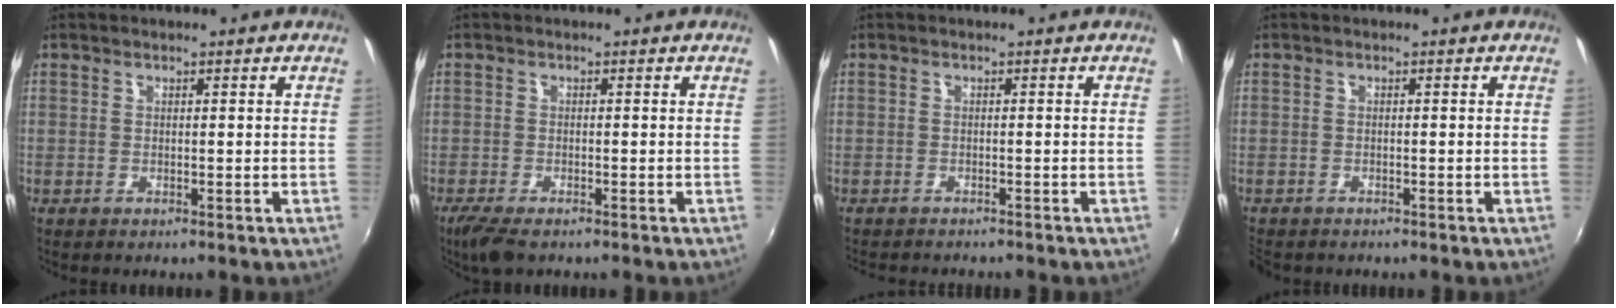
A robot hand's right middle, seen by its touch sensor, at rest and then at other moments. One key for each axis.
{"total": 4.5, "fx": -3.3, "fy": 1.2, "fz": 2.8, "tx": -0.068, "ty": -0.018, "tz": -0.061}
{"total": 3.0, "fx": -2.8, "fy": 0.5, "fz": 0.8, "tx": -0.024, "ty": -0.014, "tz": -0.046}
{"total": 2.0, "fx": -1.8, "fy": 0.8, "fz": 0.4, "tx": -0.015, "ty": -0.008, "tz": -0.032}